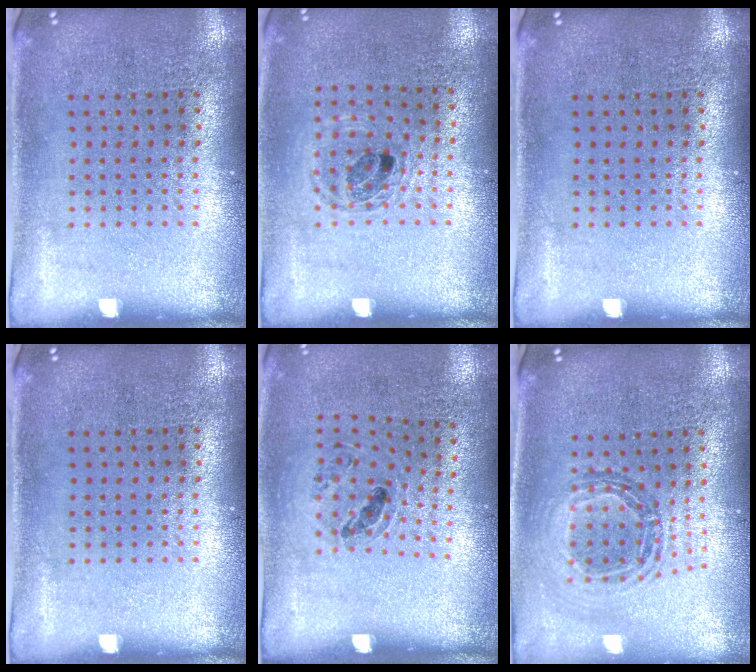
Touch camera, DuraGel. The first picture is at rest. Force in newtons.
{"total": 0.9, "press": 0.9, "slide": 0.2}
{"total": 0.0}
{"total": 0.0}
{"total": 1.0, "press": 0.8, "slide": 0.5}
{"total": 0.9, "press": 0.9, "slide": 0.1}